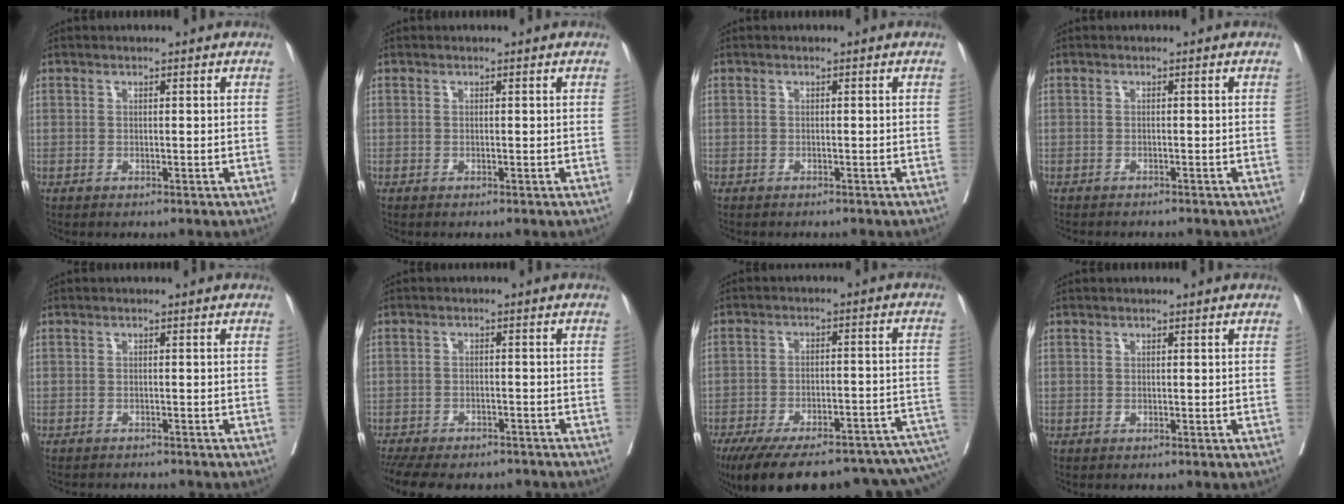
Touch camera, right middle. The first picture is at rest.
{"total": 0.0}
{"total": 2.2, "force": [-2.0, 0.5, 0.8], "torque": [-0.014, -0.003, -0.023]}
{"total": 5.1, "force": [-4.6, 1.1, 1.9], "torque": [-0.022, -0.004, -0.059]}
{"total": 5.8, "force": [-5.4, 1.2, 1.6], "torque": [-0.016, -0.005, -0.070]}
{"total": 14.3, "force": [-12.3, 4.9, 5.4], "torque": [-0.122, -0.003, -0.163]}
{"total": 27.0, "force": [-20.4, 6.8, 16.3], "torque": [-0.199, -0.004, -0.266]}
{"total": 0.0}